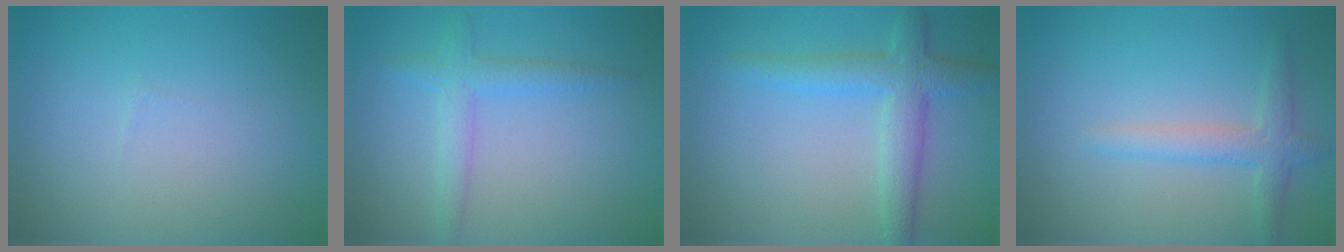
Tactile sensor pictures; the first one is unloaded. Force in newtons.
{"total": 2.0, "press": 2.0, "slide": 0.1}
{"total": 3.9, "press": 3.9, "slide": 0.1}
{"total": 2.4, "press": 2.4, "slide": 0.1}